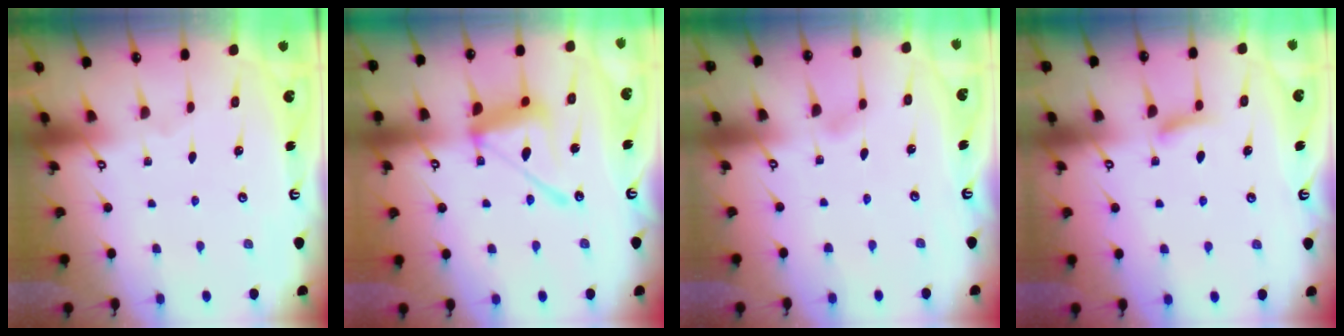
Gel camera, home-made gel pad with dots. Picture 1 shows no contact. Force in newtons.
{"total": 14.3, "press": 14.2, "slide": 1.3}
{"total": 2.5, "press": 2.5, "slide": 0.4}
{"total": 5.5, "press": 5.4, "slide": 0.8}